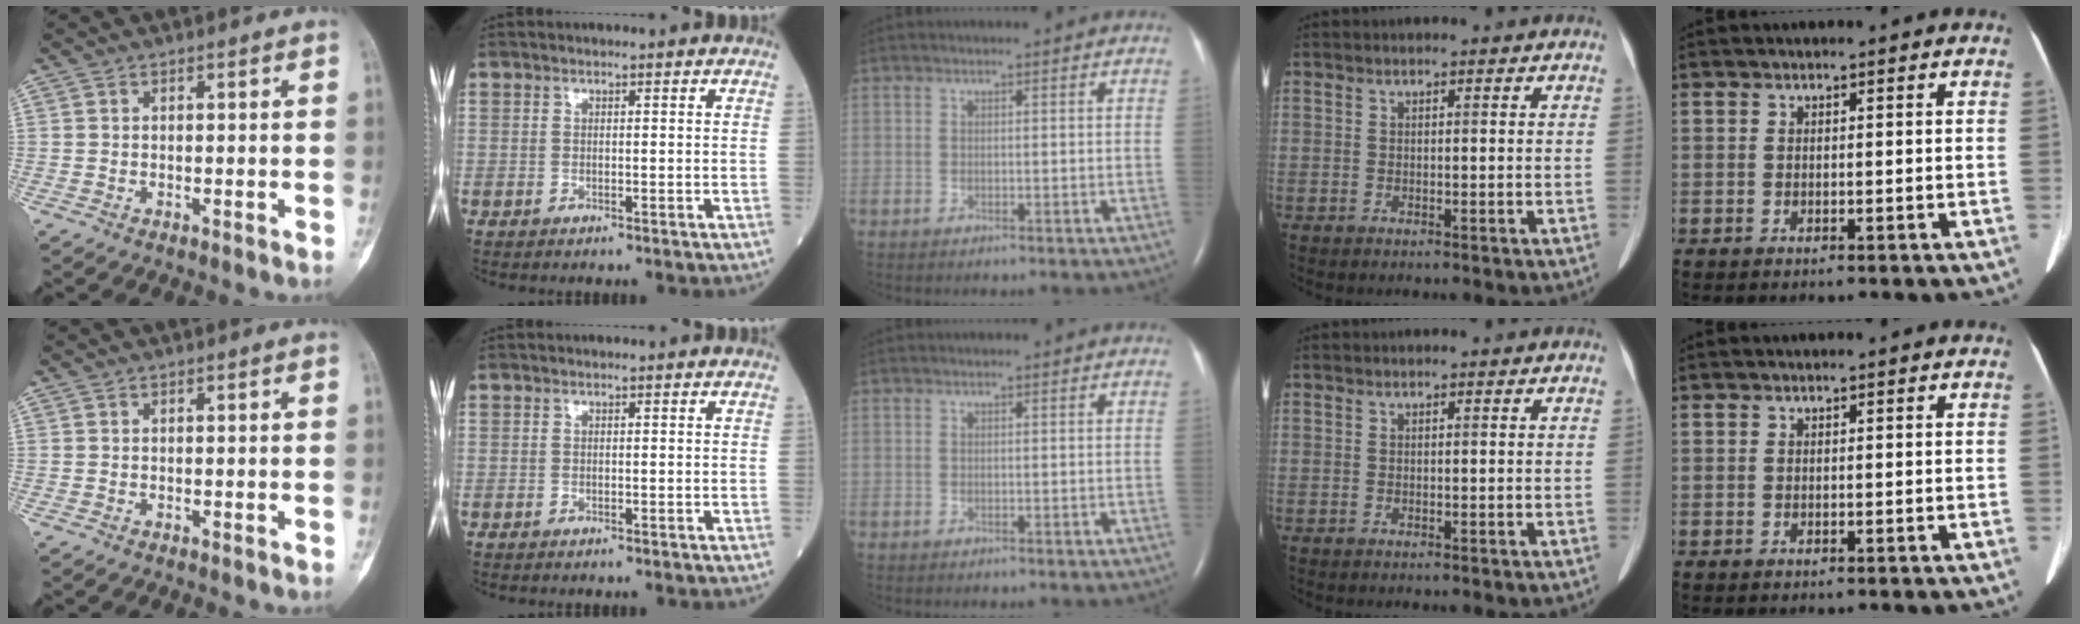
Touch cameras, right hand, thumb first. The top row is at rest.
{}